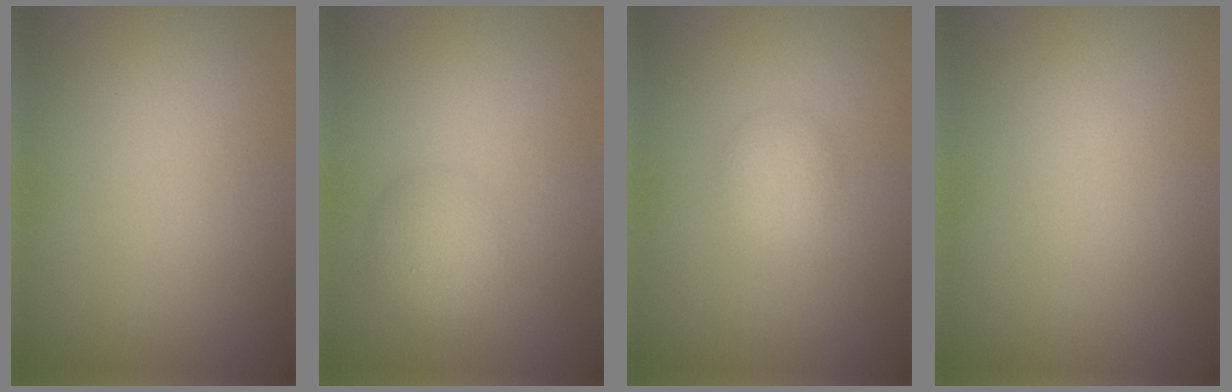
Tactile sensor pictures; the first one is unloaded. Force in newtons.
{"total": 3.0, "press": 3.0, "slide": 0.1}
{"total": 1.9, "press": 1.9, "slide": 0.1}
{"total": 0.0}